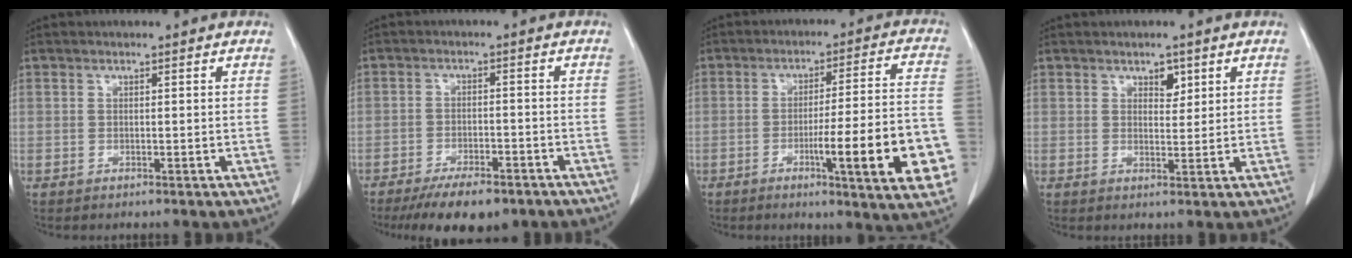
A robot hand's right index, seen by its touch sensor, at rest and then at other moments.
{"total": 9.5, "force": [-7.2, 3.2, 5.3], "torque": [-0.077, -0.008, -0.109]}
{"total": 17.1, "force": [-5.6, 0.7, 16.2], "torque": [-0.173, 0.001, -0.070]}
{"total": 2.4, "force": [1.4, 1.3, 1.4], "torque": [-0.018, -0.003, 0.024]}